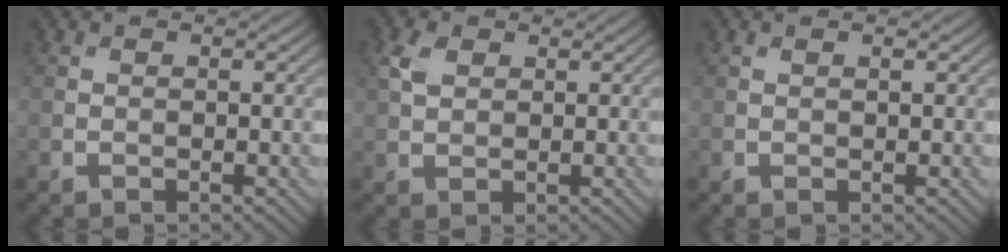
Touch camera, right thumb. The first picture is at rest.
{"total": 2.7, "force": [1.2, 1.7, 1.8], "torque": [-0.046, 0.008, 0.023]}
{"total": 0.7, "force": [0.4, 0.1, 0.6], "torque": [-0.012, 0.001, 0.005]}